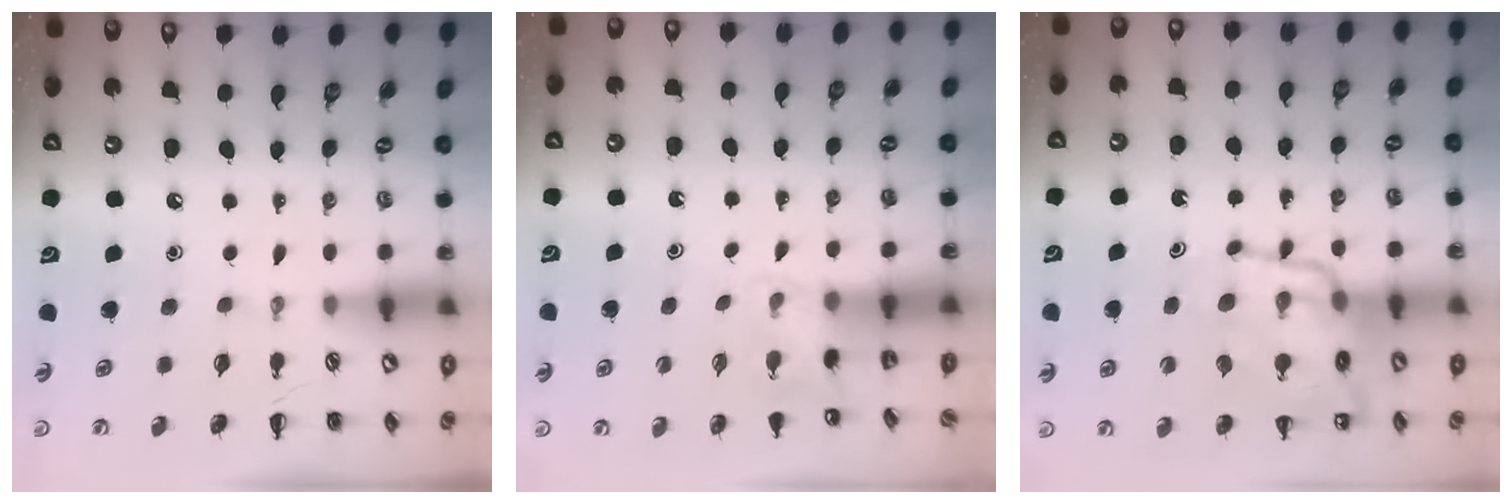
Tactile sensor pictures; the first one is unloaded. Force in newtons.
{"total": 2.5, "press": 2.4, "slide": 0.9}
{"total": 15.4, "press": 14.8, "slide": 4.0}